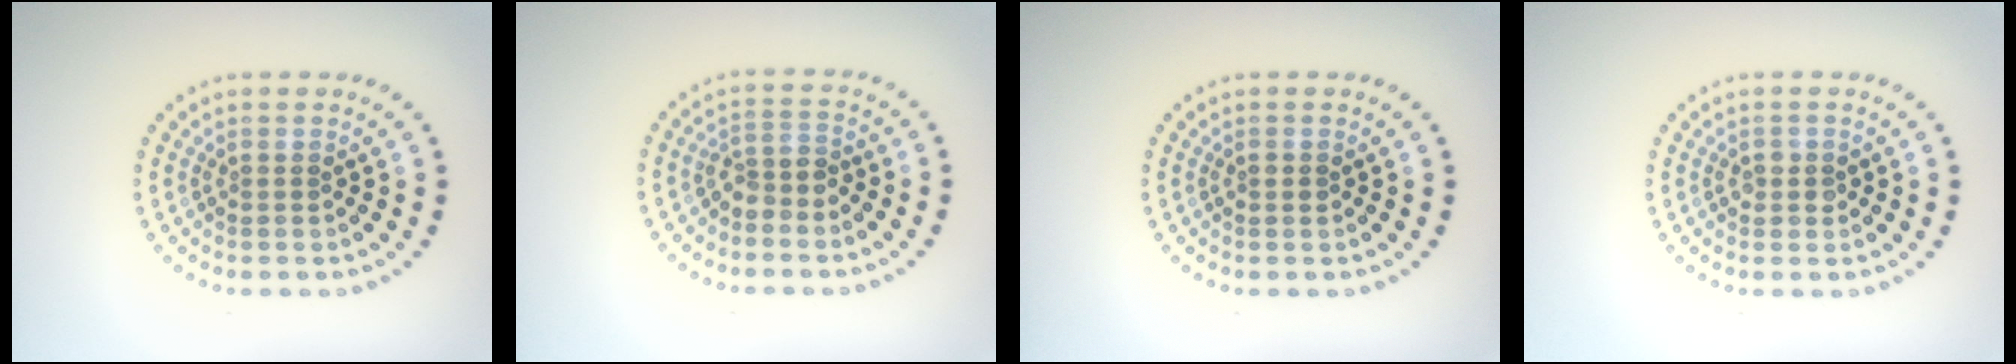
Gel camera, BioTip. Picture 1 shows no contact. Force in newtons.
{"total": 2.2, "press": 1.6, "slide": 1.5}
{"total": 0.9, "press": 0.9, "slide": 0.1}
{"total": 1.3, "press": 1.2, "slide": 0.4}